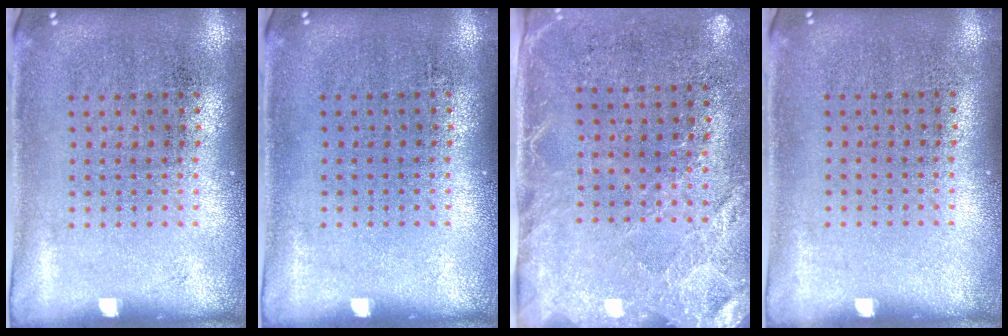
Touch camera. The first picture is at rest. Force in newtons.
{"total": 0.0}
{"total": 2.7, "press": 2.3, "slide": 1.5}
{"total": 0.0}